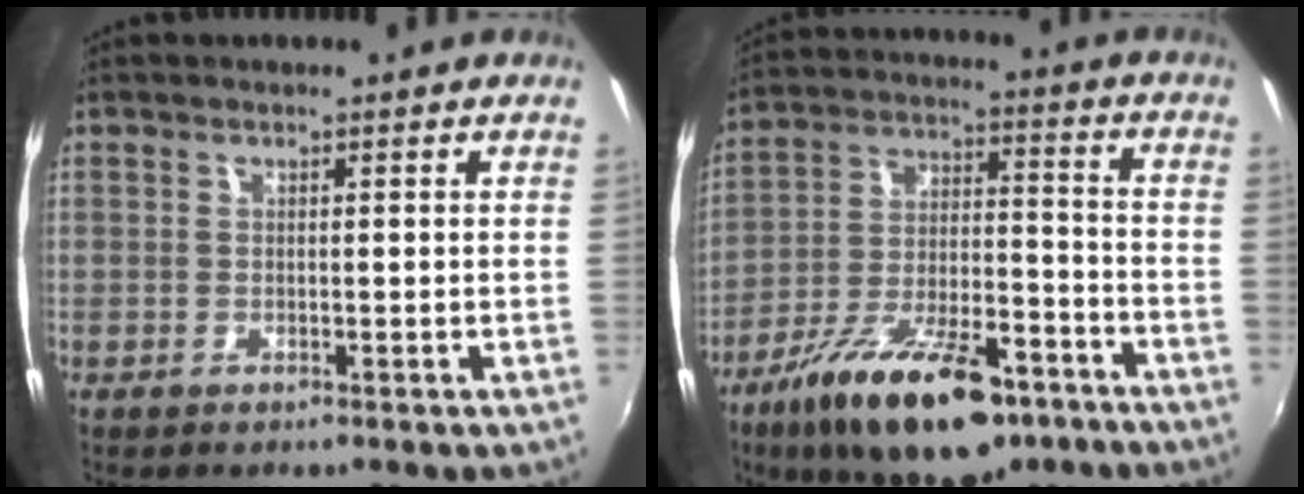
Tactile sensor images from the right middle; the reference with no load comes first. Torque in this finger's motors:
{"motor_torque": [1.09, -1.05, 0.63, 0.21]}